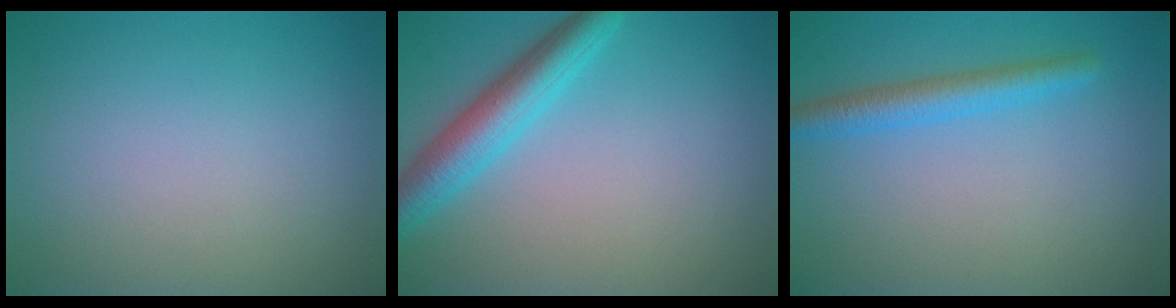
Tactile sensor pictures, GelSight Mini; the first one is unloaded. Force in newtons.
{"total": 4.5, "press": 4.5, "slide": 0.1}
{"total": 2.8, "press": 2.8, "slide": 0.1}